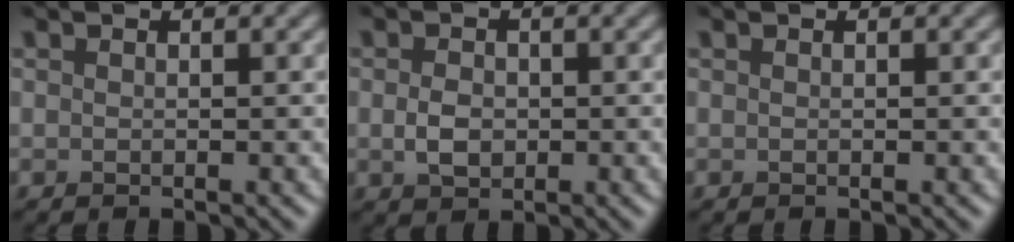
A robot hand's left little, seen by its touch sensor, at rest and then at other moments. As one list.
[{"total": 2.3, "force": [-0.3, 1.7, 1.5], "torque": [-0.032, -0.002, -0.009]}, {"total": 0.0}]